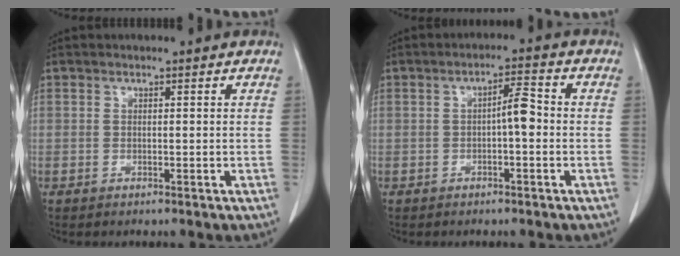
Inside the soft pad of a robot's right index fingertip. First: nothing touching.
{"total": 3.6, "force": [-0.4, 0.7, 3.5], "torque": [-0.053, 0.009, -0.008]}